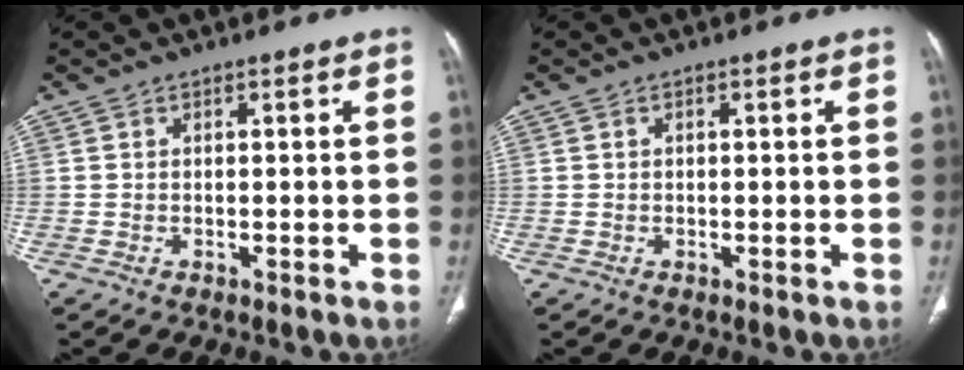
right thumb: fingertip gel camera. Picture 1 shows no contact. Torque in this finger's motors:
{"motor_torque": [0.17, 0.05, -0.27, 0.02, 0.03]}